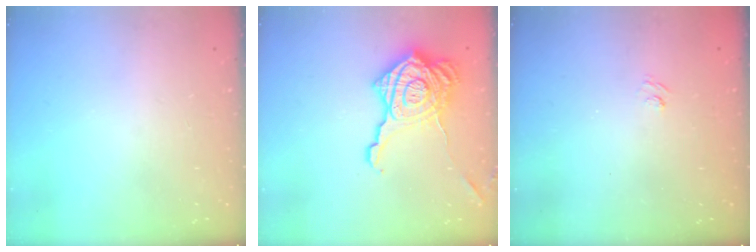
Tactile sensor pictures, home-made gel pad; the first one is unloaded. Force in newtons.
{"total": 23.5, "press": 23.4, "slide": 2.0}
{"total": 2.8, "press": 2.6, "slide": 1.0}